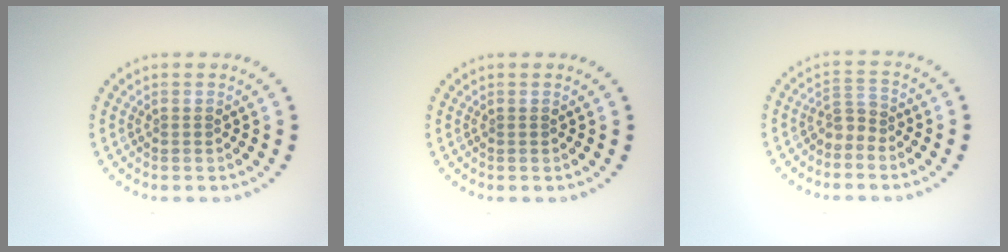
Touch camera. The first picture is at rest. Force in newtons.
{"total": 0.0}
{"total": 2.0, "press": 1.4, "slide": 1.4}